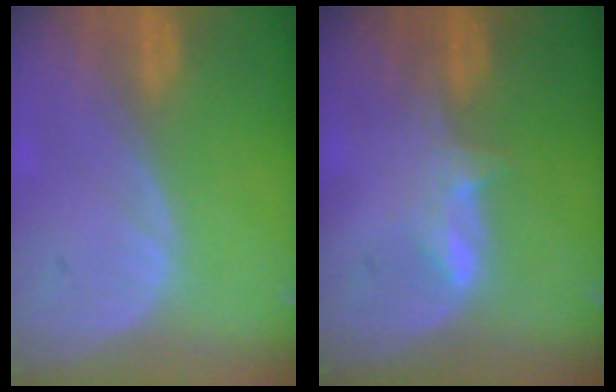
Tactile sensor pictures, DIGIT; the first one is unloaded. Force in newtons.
{"total": 2.8, "press": 2.8, "slide": 0.4}